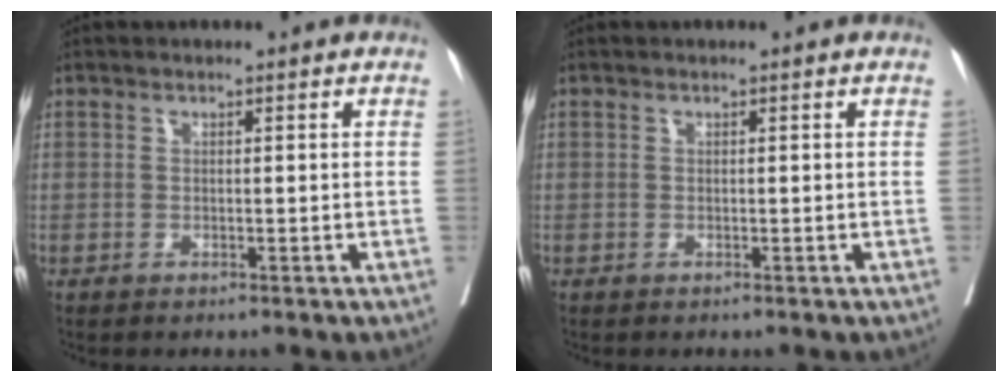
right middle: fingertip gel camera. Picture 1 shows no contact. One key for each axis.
{"total": 0.0}